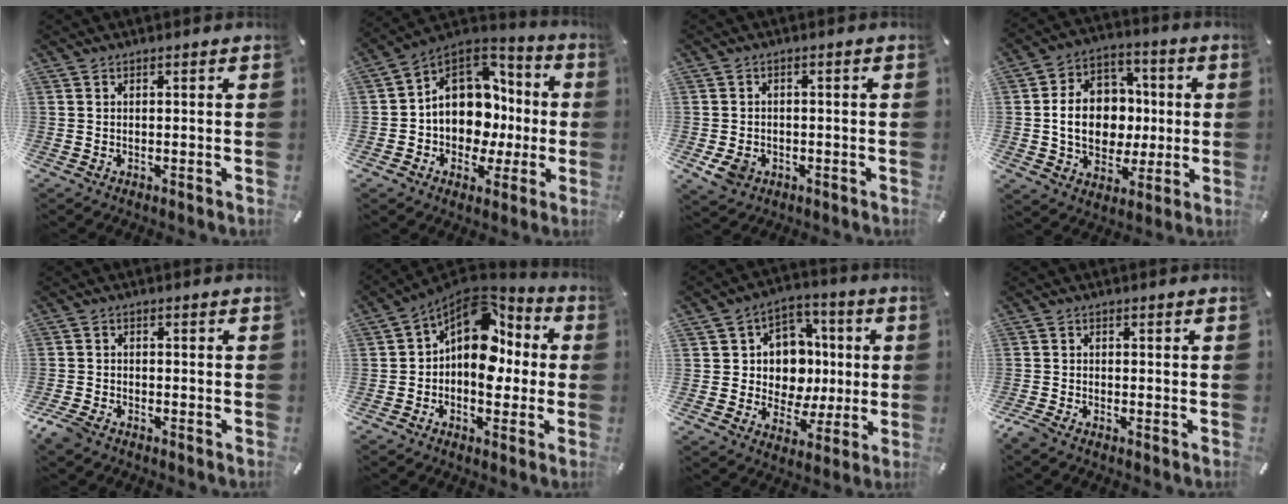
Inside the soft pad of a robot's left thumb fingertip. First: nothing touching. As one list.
[{"total": 13.5, "force": [0.4, 11.9, 6.4], "torque": [-0.106, -0.018, 0.017]}, {"total": 4.7, "force": [-1.7, 3.7, 2.3], "torque": [-0.056, 0.003, -0.031]}, {"total": 14.3, "force": [-0.4, 12.0, 7.8], "torque": [-0.152, 0.015, 0.000]}, {"total": 3.5, "force": [-2.7, 1.6, 1.4], "torque": [-0.041, 0.009, -0.055]}, {"total": 15.6, "force": [2.5, 10.8, 11.0], "torque": [-0.169, -0.029, 0.040]}, {"total": 12.0, "force": [0.1, 11.1, 4.5], "torque": [-0.059, -0.002, 0.014]}, {"total": 1.9, "force": [-1.7, 0.5, 0.8], "torque": [-0.021, 0.003, -0.034]}]